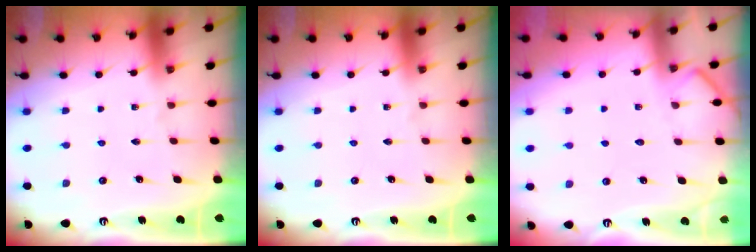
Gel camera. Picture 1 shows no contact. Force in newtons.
{"total": 0.0}
{"total": 3.5, "press": 3.5, "slide": 0.4}